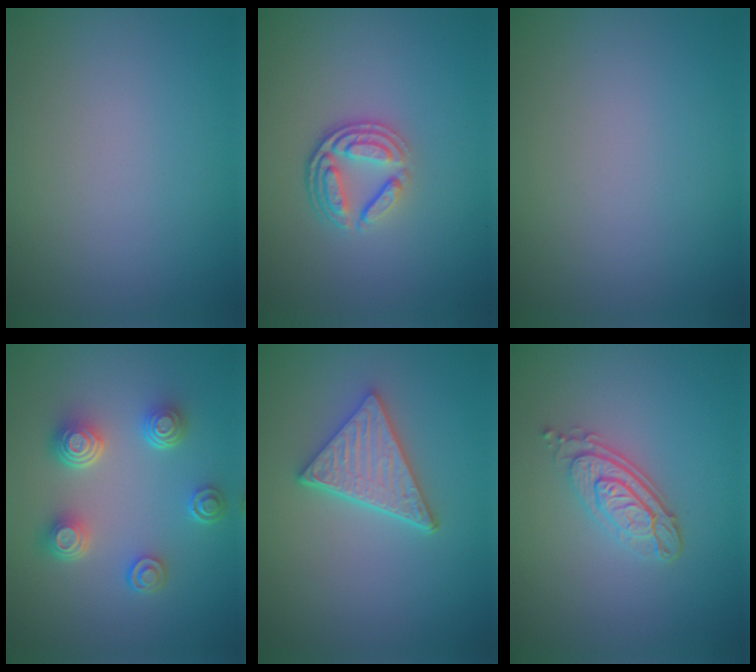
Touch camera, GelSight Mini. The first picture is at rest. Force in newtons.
{"total": 4.0, "press": 2.9, "slide": 2.7}
{"total": 0.0}
{"total": 4.5, "press": 3.5, "slide": 2.7}
{"total": 4.6, "press": 3.7, "slide": 2.8}
{"total": 3.7, "press": 2.9, "slide": 2.4}